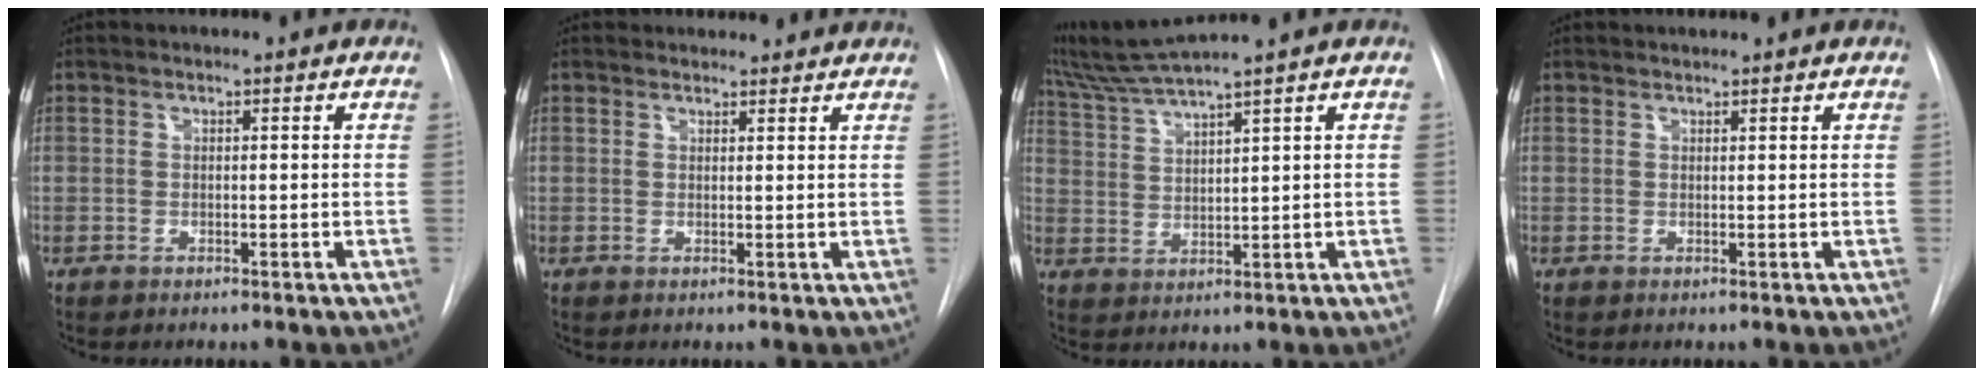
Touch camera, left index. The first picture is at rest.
{"total": 5.9, "force": [5.6, 1.6, 0.7], "torque": [-0.001, 0.023, 0.062]}
{"total": 6.6, "force": [5.9, -2.0, 2.4], "torque": [-0.062, -0.004, 0.122]}
{"total": 2.0, "force": [2.0, 0.1, 0.2], "torque": [-0.005, 0.020, 0.035]}